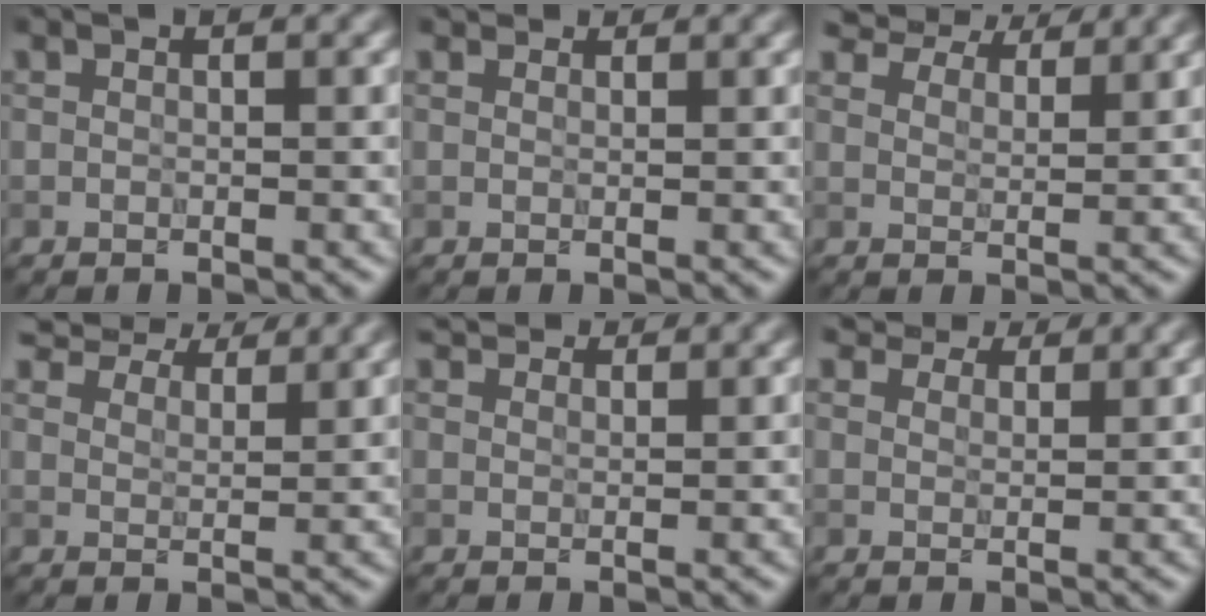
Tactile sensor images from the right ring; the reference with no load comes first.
{"total": 1.6, "force": [1.4, 0.6, 0.3], "torque": [-0.011, -0.003, 0.012]}
{"total": 9.0, "force": [7.8, 2.9, 3.3], "torque": [-0.078, 0.002, 0.124]}
{"total": 8.9, "force": [7.9, 2.6, 3.1], "torque": [-0.075, 0.003, 0.124]}
{"total": 3.9, "force": [3.5, 1.2, 1.2], "torque": [-0.027, -0.001, 0.057]}
{"total": 4.8, "force": [4.3, 1.8, 1.3], "torque": [-0.039, -0.011, 0.078]}